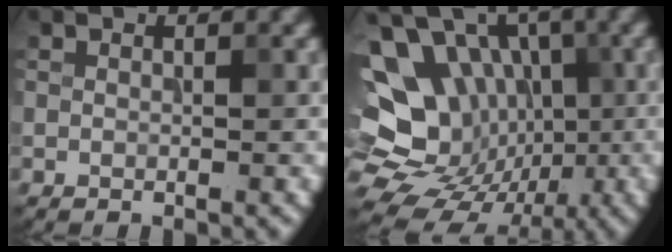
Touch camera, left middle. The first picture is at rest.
{"total": 14.8, "force": [0.3, 12.3, 8.3], "torque": [-0.137, 0.030, -0.006]}